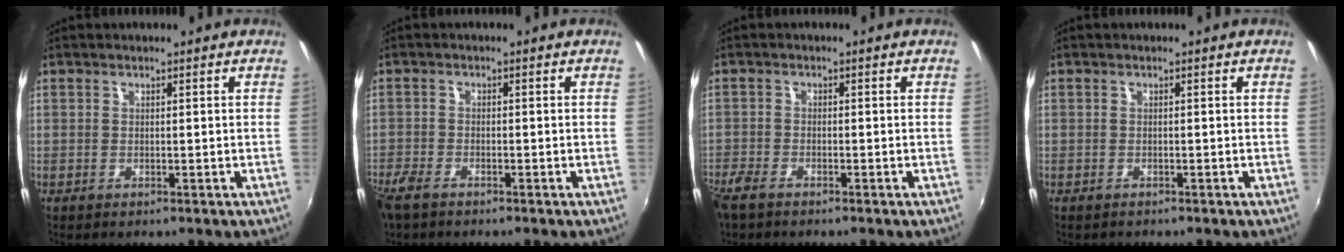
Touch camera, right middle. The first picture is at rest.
{"total": 4.6, "force": [-3.6, 1.6, 2.4], "torque": [-0.066, -0.014, -0.074]}
{"total": 4.1, "force": [-3.3, 1.3, 2.0], "torque": [-0.056, -0.014, -0.069]}
{"total": 0.8, "force": [-0.7, 0.4, 0.0], "torque": [-0.005, -0.001, -0.012]}